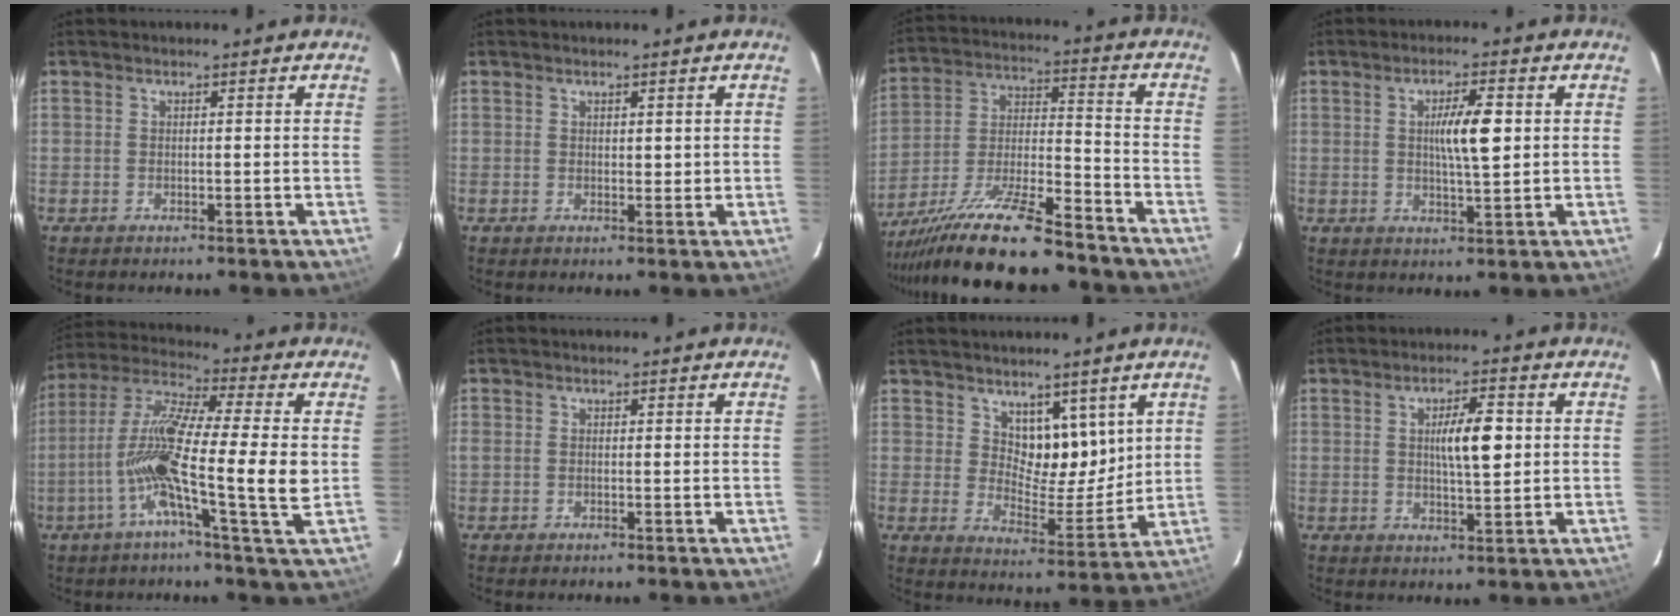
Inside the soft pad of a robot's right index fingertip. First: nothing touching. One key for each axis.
{"total": 1.3, "fx": 0.5, "fy": 0.7, "fz": 1.0, "tx": -0.013, "ty": -0.002, "tz": 0.010}
{"total": 18.7, "fx": -15.3, "fy": 1.9, "fz": 10.5, "tx": -0.210, "ty": -0.018, "tz": -0.273}
{"total": 6.3, "fx": 1.0, "fy": 0.8, "fz": 6.2, "tx": -0.105, "ty": 0.003, "tz": 0.019}
{"total": 16.0, "fx": -2.3, "fy": 0.3, "fz": 15.8, "tx": -0.302, "ty": 0.001, "tz": -0.057}
{"total": 0.6, "fx": -0.1, "fy": 0.4, "fz": 0.5, "tx": -0.017, "ty": 0.004, "tz": 0.002}
{"total": 7.6, "fx": 4.3, "fy": 4.2, "fz": 4.7, "tx": -0.065, "ty": -0.009, "tz": 0.082}
{"total": 6.3, "fx": 1.0, "fy": 1.3, "fz": 6.1, "tx": -0.102, "ty": 0.006, "tz": 0.020}